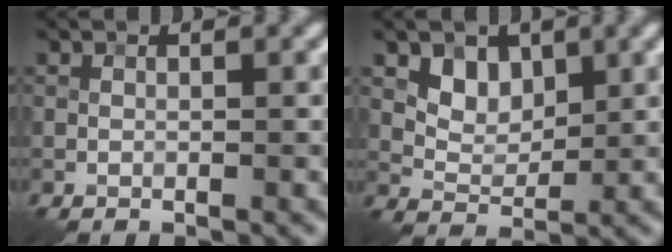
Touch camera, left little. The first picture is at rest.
{"total": 2.9, "force": [1.5, 2.1, 1.4], "torque": [-0.025, -0.012, 0.030]}